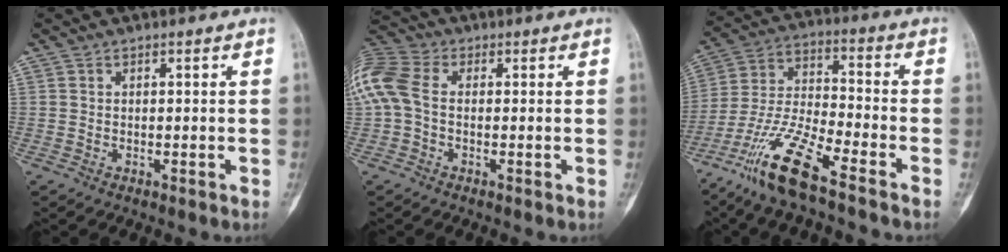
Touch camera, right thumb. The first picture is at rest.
{"total": 11.6, "force": [0.6, 7.7, 8.6], "torque": [-0.214, 0.026, 0.003]}
{"total": 14.3, "force": [-9.8, 2.3, 10.2], "torque": [-0.221, 0.044, -0.190]}